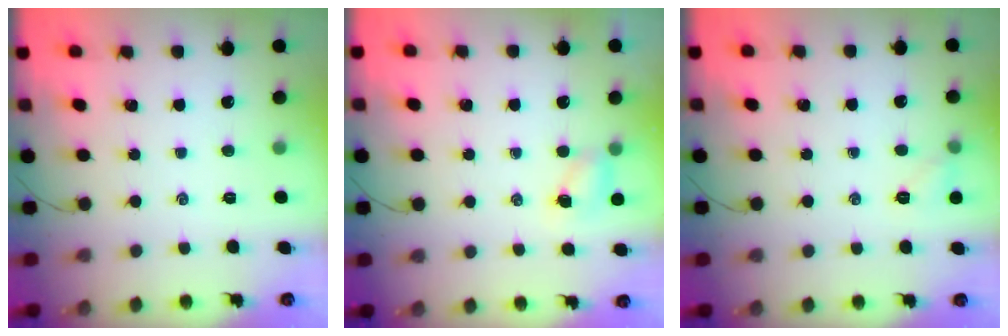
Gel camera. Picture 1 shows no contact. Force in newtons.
{"total": 4.0, "press": 4.0, "slide": 0.7}
{"total": 5.7, "press": 5.5, "slide": 1.5}